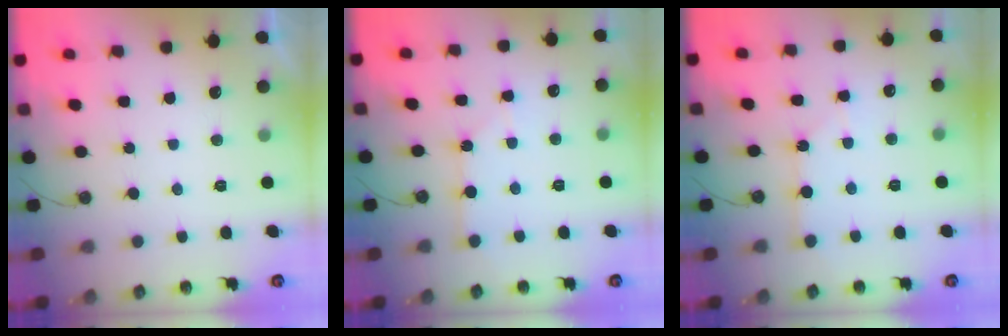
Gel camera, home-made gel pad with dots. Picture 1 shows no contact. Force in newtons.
{"total": 3.0, "press": 2.9, "slide": 0.4}
{"total": 3.0, "press": 2.9, "slide": 0.4}